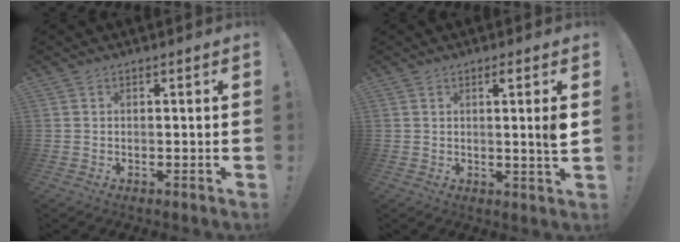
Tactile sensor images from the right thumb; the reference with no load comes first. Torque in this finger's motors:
{"motor_torque": [-0.25, 0.33, 0.88, 0.10, 0.09]}